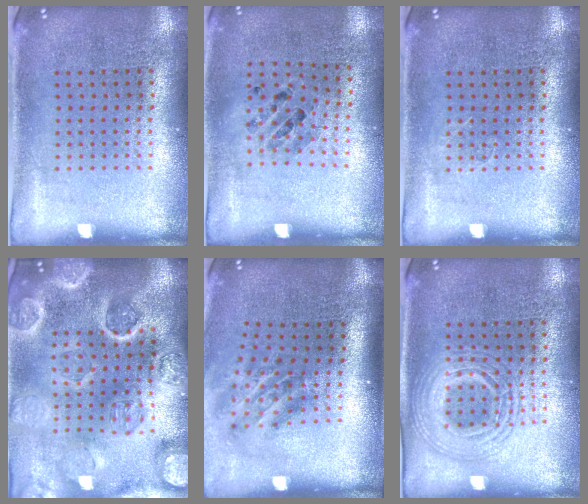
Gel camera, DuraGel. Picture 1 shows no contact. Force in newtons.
{"total": 0.8, "press": 0.7, "slide": 0.3}
{"total": 0.6, "press": 0.5, "slide": 0.2}
{"total": 5.0, "press": 4.4, "slide": 2.4}
{"total": 1.9, "press": 1.2, "slide": 1.5}
{"total": 2.7, "press": 2.7, "slide": 0.4}